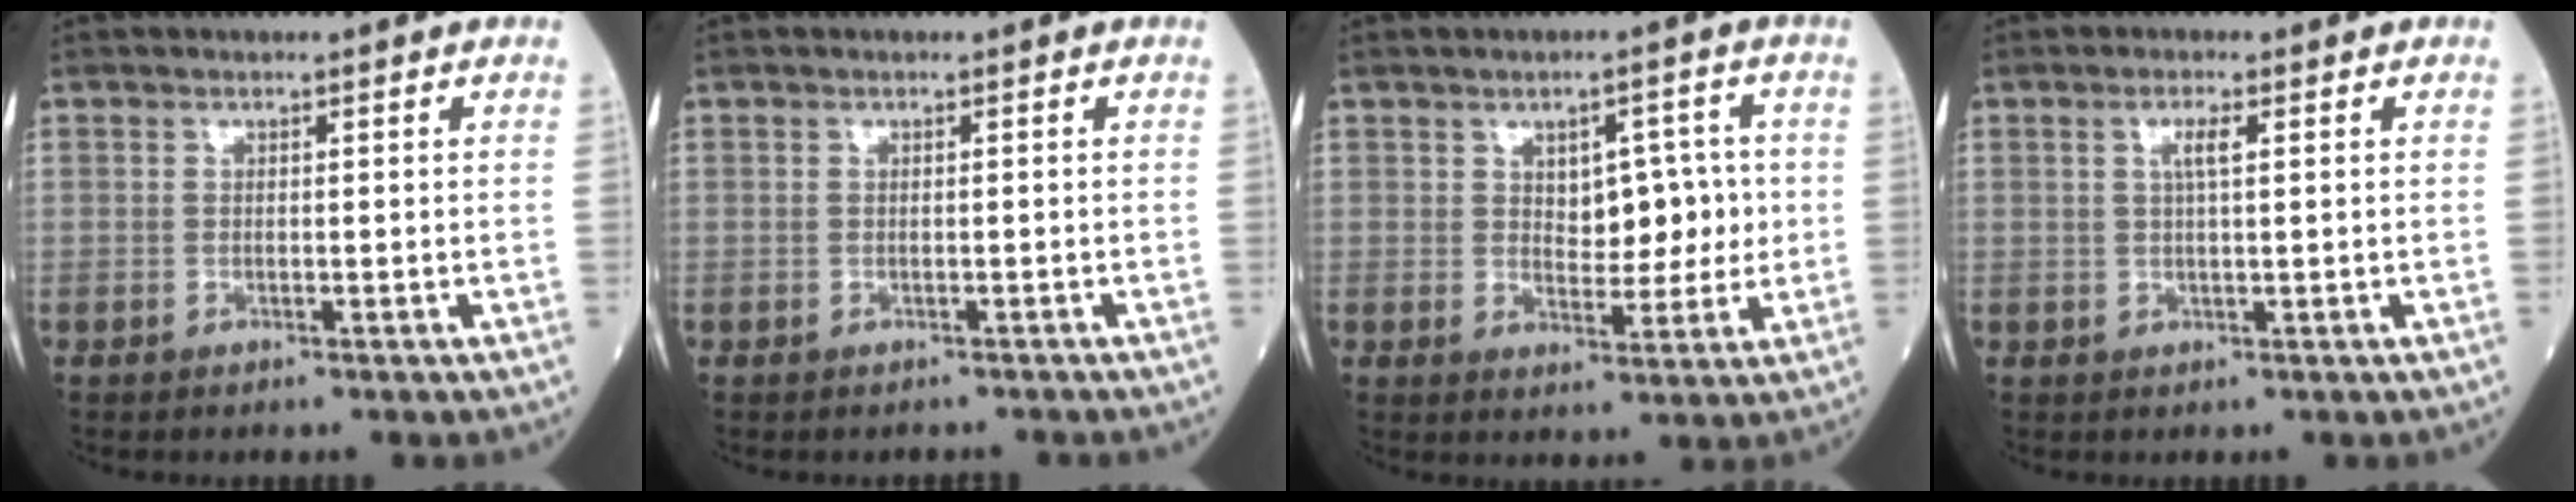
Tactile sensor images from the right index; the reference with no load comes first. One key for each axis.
{"total": 1.2, "fx": -1.0, "fy": 0.6, "fz": -0.2, "tx": 0.003, "ty": 0.002, "tz": -0.015}
{"total": 6.3, "fx": 0.9, "fy": 3.4, "fz": 5.2, "tx": -0.063, "ty": 0.011, "tz": 0.020}
{"total": 2.3, "fx": 0.8, "fy": 0.1, "fz": 2.1, "tx": -0.042, "ty": 0.001, "tz": 0.013}